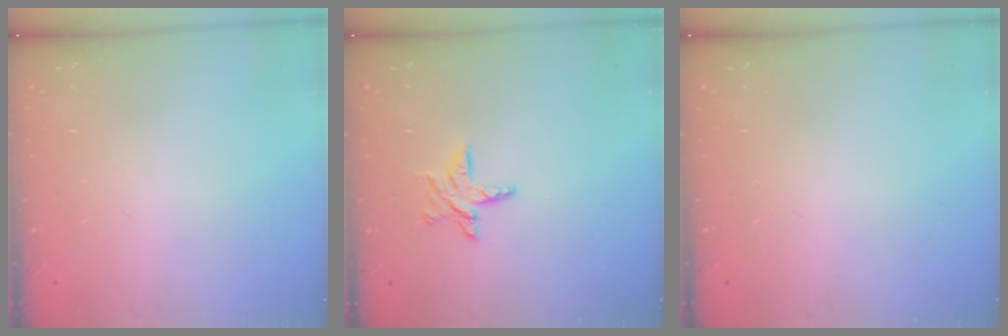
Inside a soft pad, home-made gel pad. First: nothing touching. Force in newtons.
{"total": 6.7, "press": 6.7, "slide": 0.3}
{"total": 0.0}